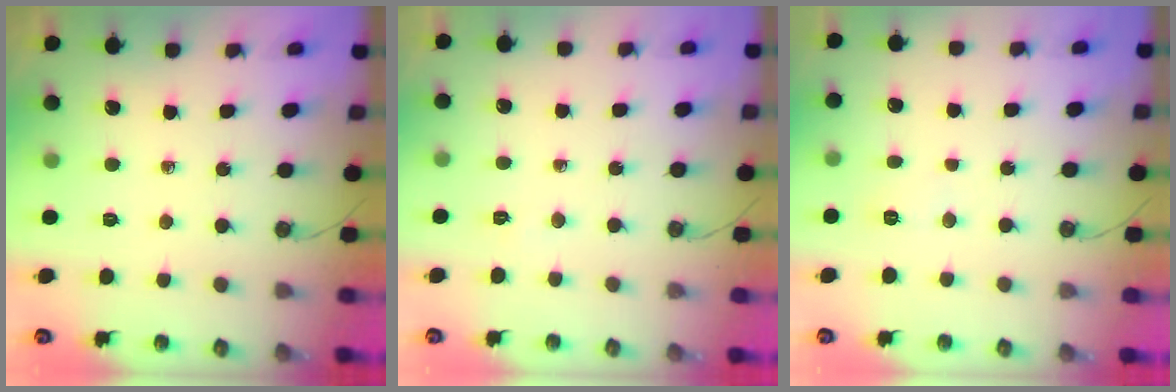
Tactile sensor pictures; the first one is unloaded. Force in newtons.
{"total": 18.8, "press": 4.8, "slide": 18.1}
{"total": 16.4, "press": 6.4, "slide": 15.2}